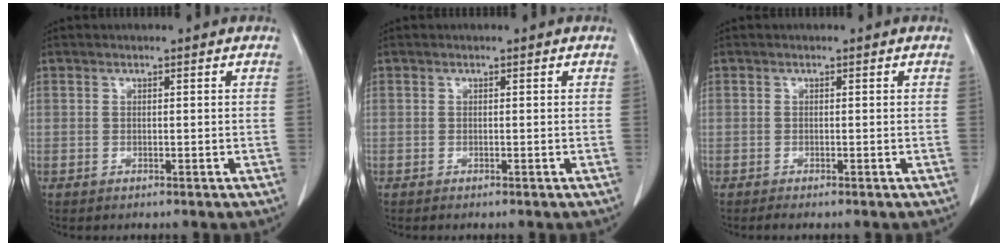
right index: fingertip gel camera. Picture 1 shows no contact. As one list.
[{"total": 0.0}, {"total": 0.7, "force": [-0.6, -0.1, 0.4], "torque": [-0.008, -0.002, -0.012]}]